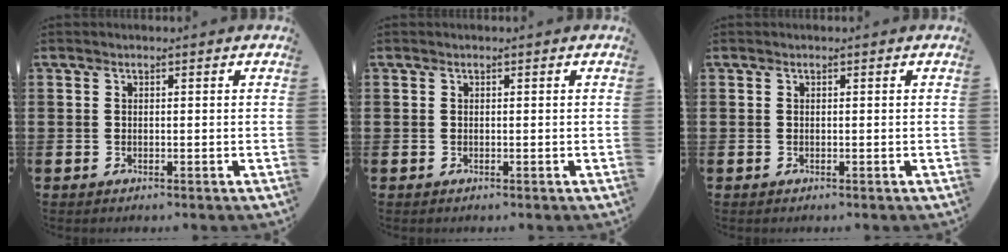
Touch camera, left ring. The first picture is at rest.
{"total": 0.0}
{"total": 0.0}